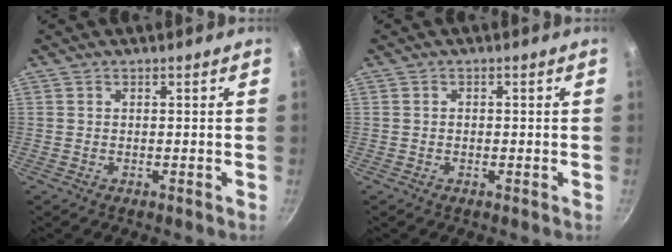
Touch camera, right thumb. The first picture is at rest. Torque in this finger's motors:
{"motor_torque": [-0.79, -0.14, -0.08, 0.44, -0.03]}